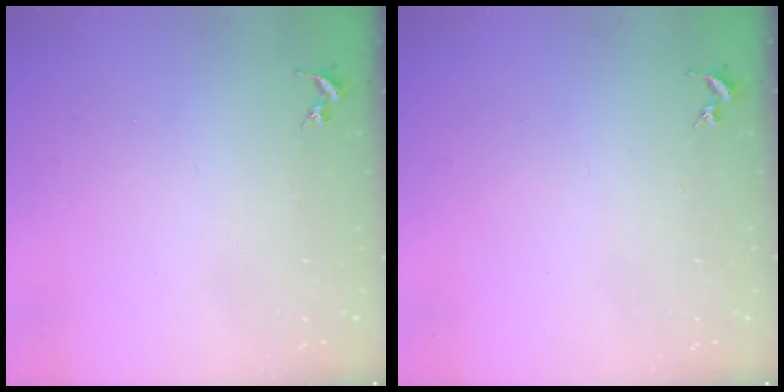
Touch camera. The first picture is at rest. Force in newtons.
{"total": 0.0}